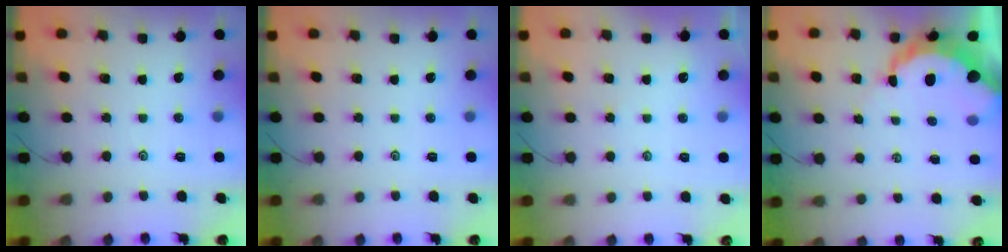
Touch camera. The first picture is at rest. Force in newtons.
{"total": 0.0}
{"total": 1.7, "press": 1.6, "slide": 0.4}
{"total": 8.9, "press": 8.9, "slide": 0.9}